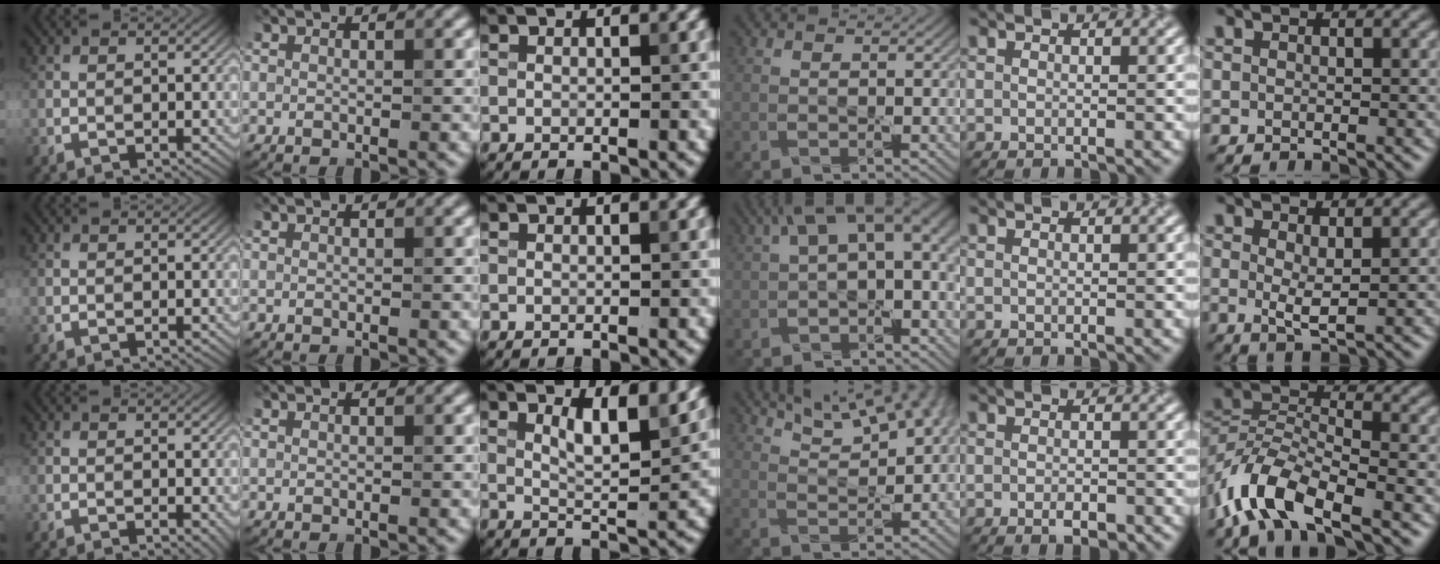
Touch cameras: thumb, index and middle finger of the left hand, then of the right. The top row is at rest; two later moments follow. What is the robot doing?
{"motion": "pour", "object": "sugar"}